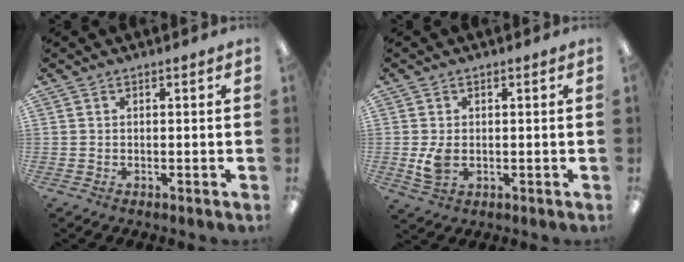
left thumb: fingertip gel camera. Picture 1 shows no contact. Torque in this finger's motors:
{"motor_torque": [-0.01, 0.02, -0.11, 0.09, 0.04]}